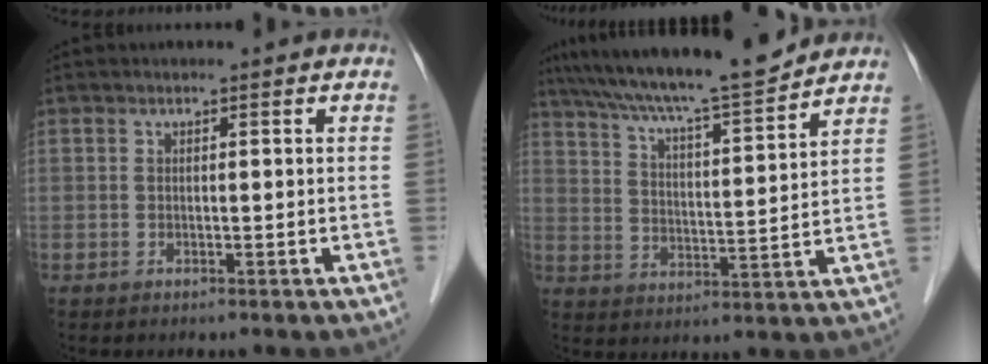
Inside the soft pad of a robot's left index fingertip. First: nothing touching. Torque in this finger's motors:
{"motor_torque": [0.51, -0.74, 0.69, 0.18]}